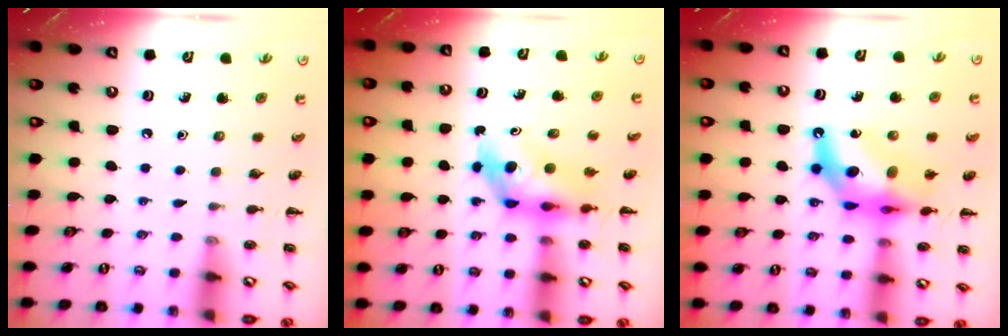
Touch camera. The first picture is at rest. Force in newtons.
{"total": 5.5, "press": 5.4, "slide": 1.0}
{"total": 15.1, "press": 14.6, "slide": 3.8}